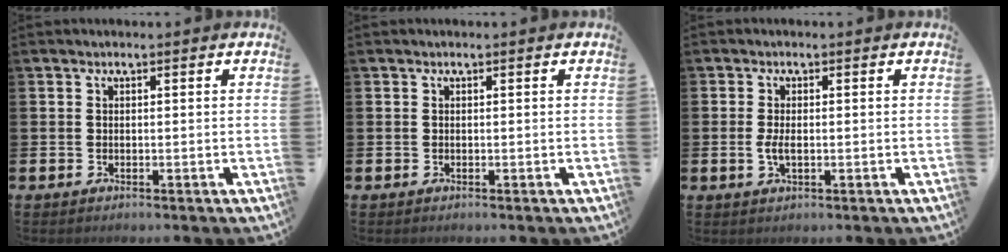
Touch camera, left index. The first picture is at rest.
{"total": 0.0}
{"total": 2.2, "force": [-0.2, 1.0, 2.0], "torque": [-0.035, 0.000, -0.006]}